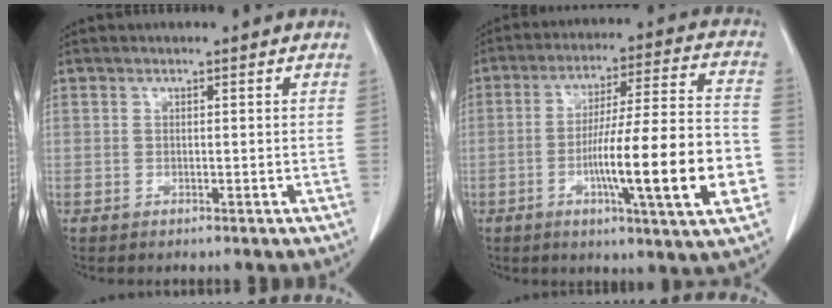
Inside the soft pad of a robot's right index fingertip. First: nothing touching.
{"total": 18.8, "force": [-4.7, 0.8, 18.1], "torque": [-0.260, 0.003, -0.067]}